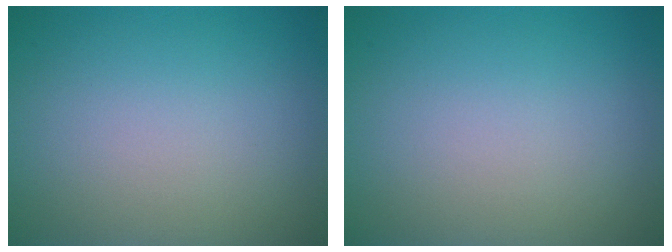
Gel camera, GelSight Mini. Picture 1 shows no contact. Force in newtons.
{"total": 0.0}